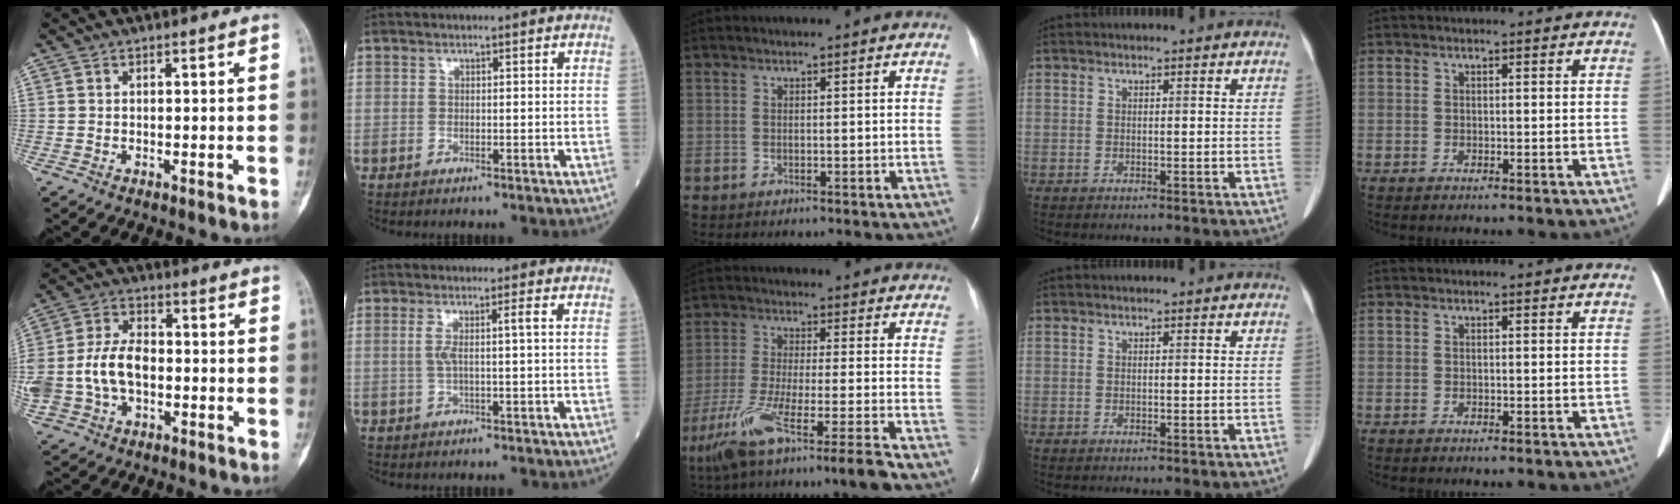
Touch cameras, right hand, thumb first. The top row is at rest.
{"thumb": {"total": 12.1, "force": [-1.6, 8.1, 8.9], "torque": [-0.178, 0.028, -0.031]}, "index": {"total": 2.8, "force": [0.2, -0.3, 2.7], "torque": [-0.057, 0.006, 0.005]}, "middle": {"total": 12.2, "force": [-8.6, -1.7, 8.5], "torque": [-0.152, -0.042, -0.150]}}